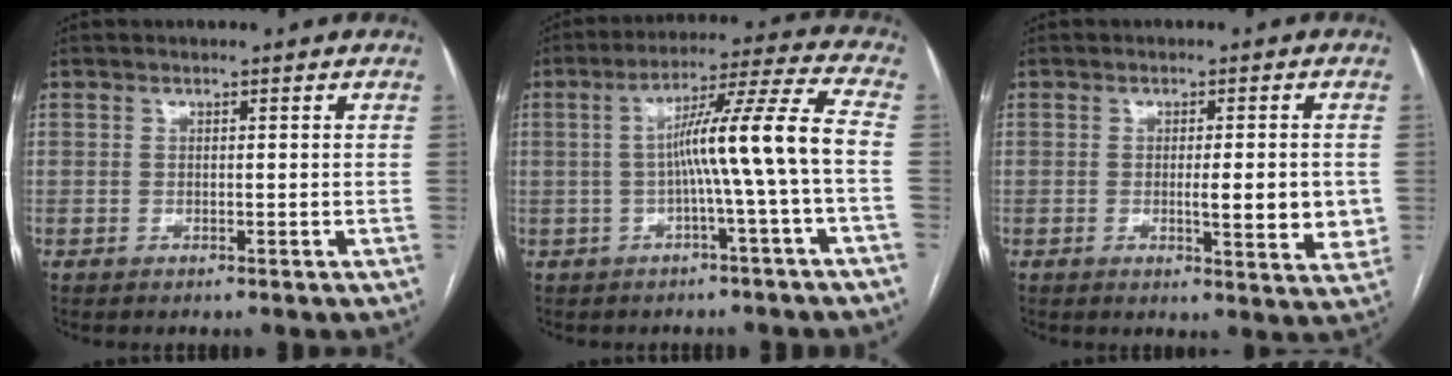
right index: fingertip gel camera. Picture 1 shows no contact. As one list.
[{"total": 10.9, "force": [-1.5, -1.8, 10.6], "torque": [-0.170, 0.025, -0.021]}, {"total": 6.9, "force": [-0.5, 1.5, 6.7], "torque": [-0.086, -0.009, -0.005]}]